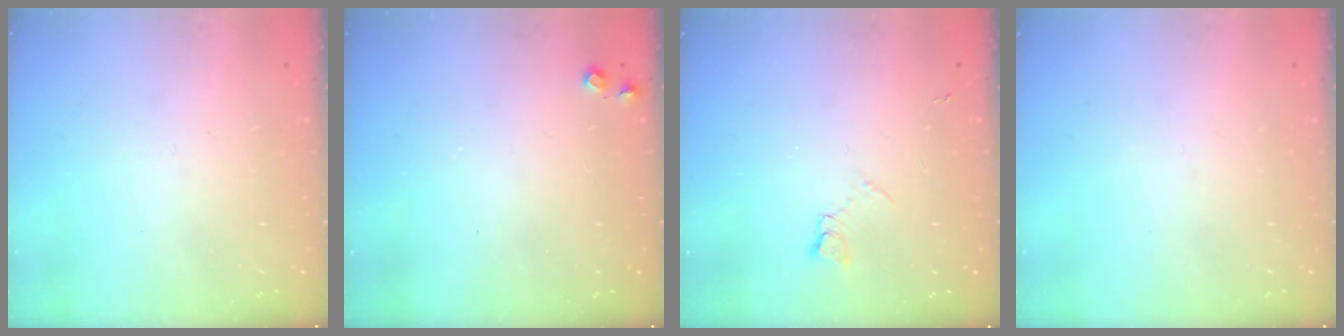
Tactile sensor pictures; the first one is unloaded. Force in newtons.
{"total": 5.2, "press": 5.1, "slide": 0.8}
{"total": 4.0, "press": 4.0, "slide": 0.6}
{"total": 0.0}